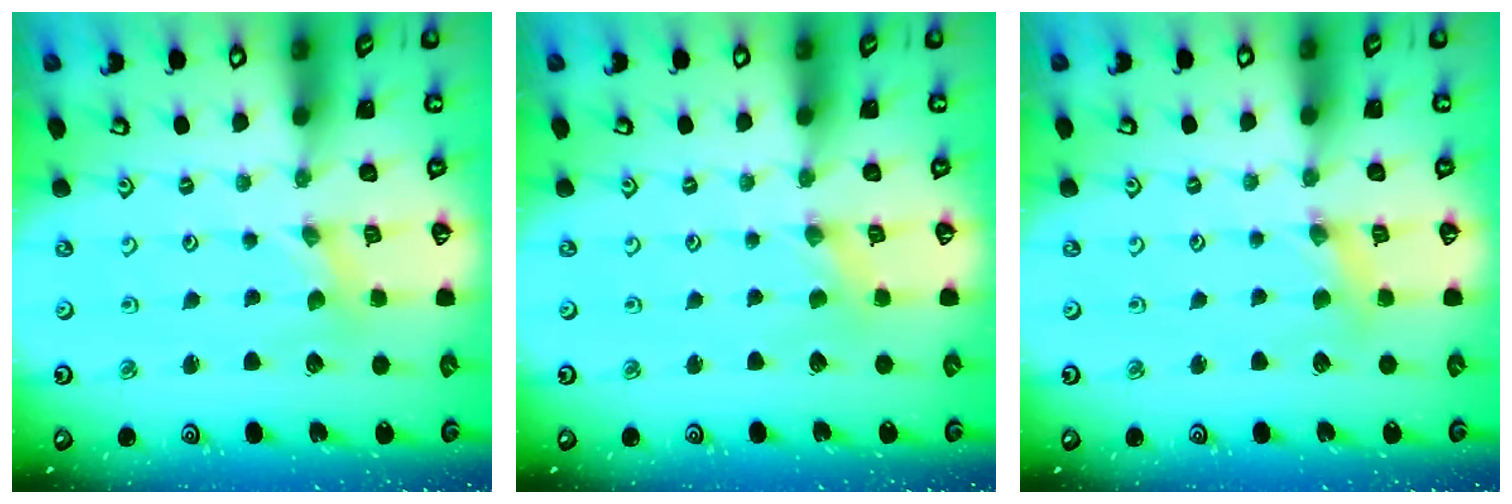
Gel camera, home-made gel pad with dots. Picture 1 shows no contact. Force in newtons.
{"total": 0.0}
{"total": 2.7, "press": 2.7, "slide": 0.2}